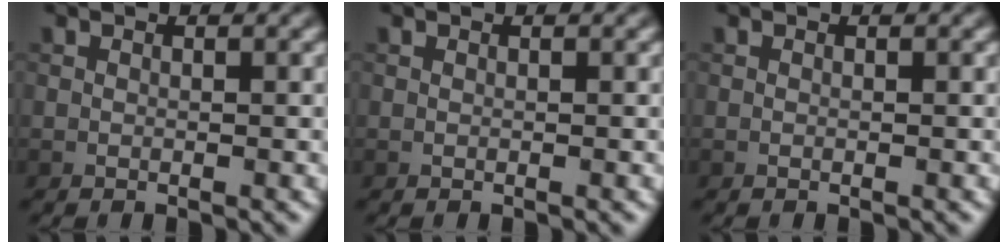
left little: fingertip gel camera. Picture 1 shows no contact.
{"total": 0.0}
{"total": 0.0}